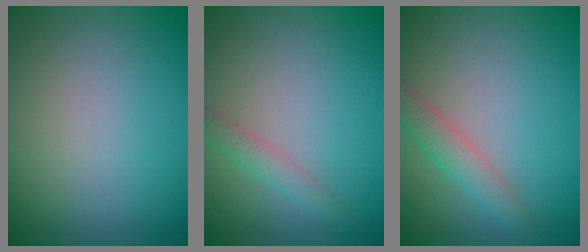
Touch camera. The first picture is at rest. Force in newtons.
{"total": 1.5, "press": 1.5, "slide": 0.0}
{"total": 2.6, "press": 2.6, "slide": 0.2}